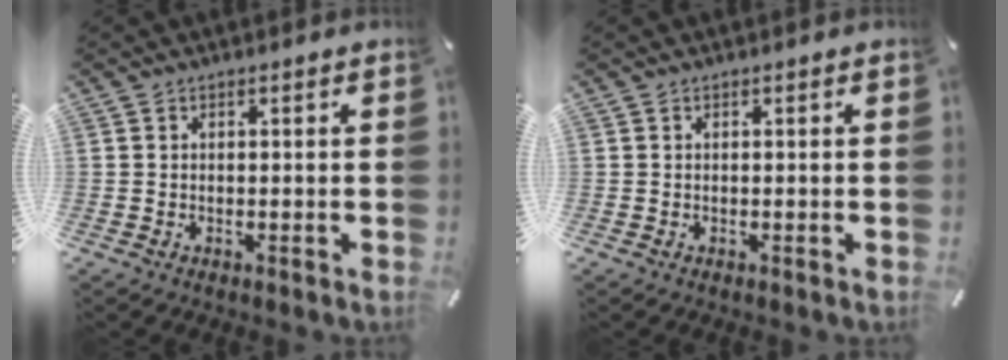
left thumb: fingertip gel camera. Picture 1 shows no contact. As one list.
[{"total": 0.0}]